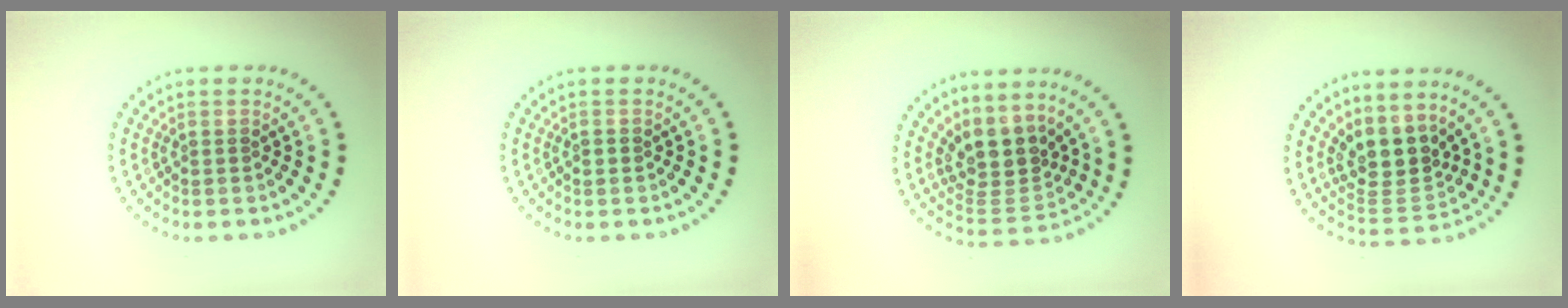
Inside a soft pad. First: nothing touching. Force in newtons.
{"total": 0.7, "press": 0.7, "slide": 0.1}
{"total": 4.1, "press": 3.2, "slide": 2.5}
{"total": 3.8, "press": 3.0, "slide": 2.3}